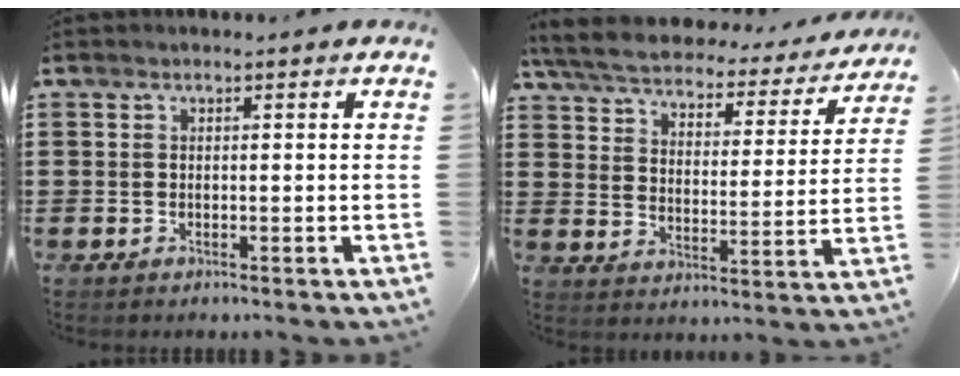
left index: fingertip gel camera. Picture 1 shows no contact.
{"total": 4.8, "force": [4.5, 0.7, 1.6], "torque": [-0.054, -0.028, 0.072]}